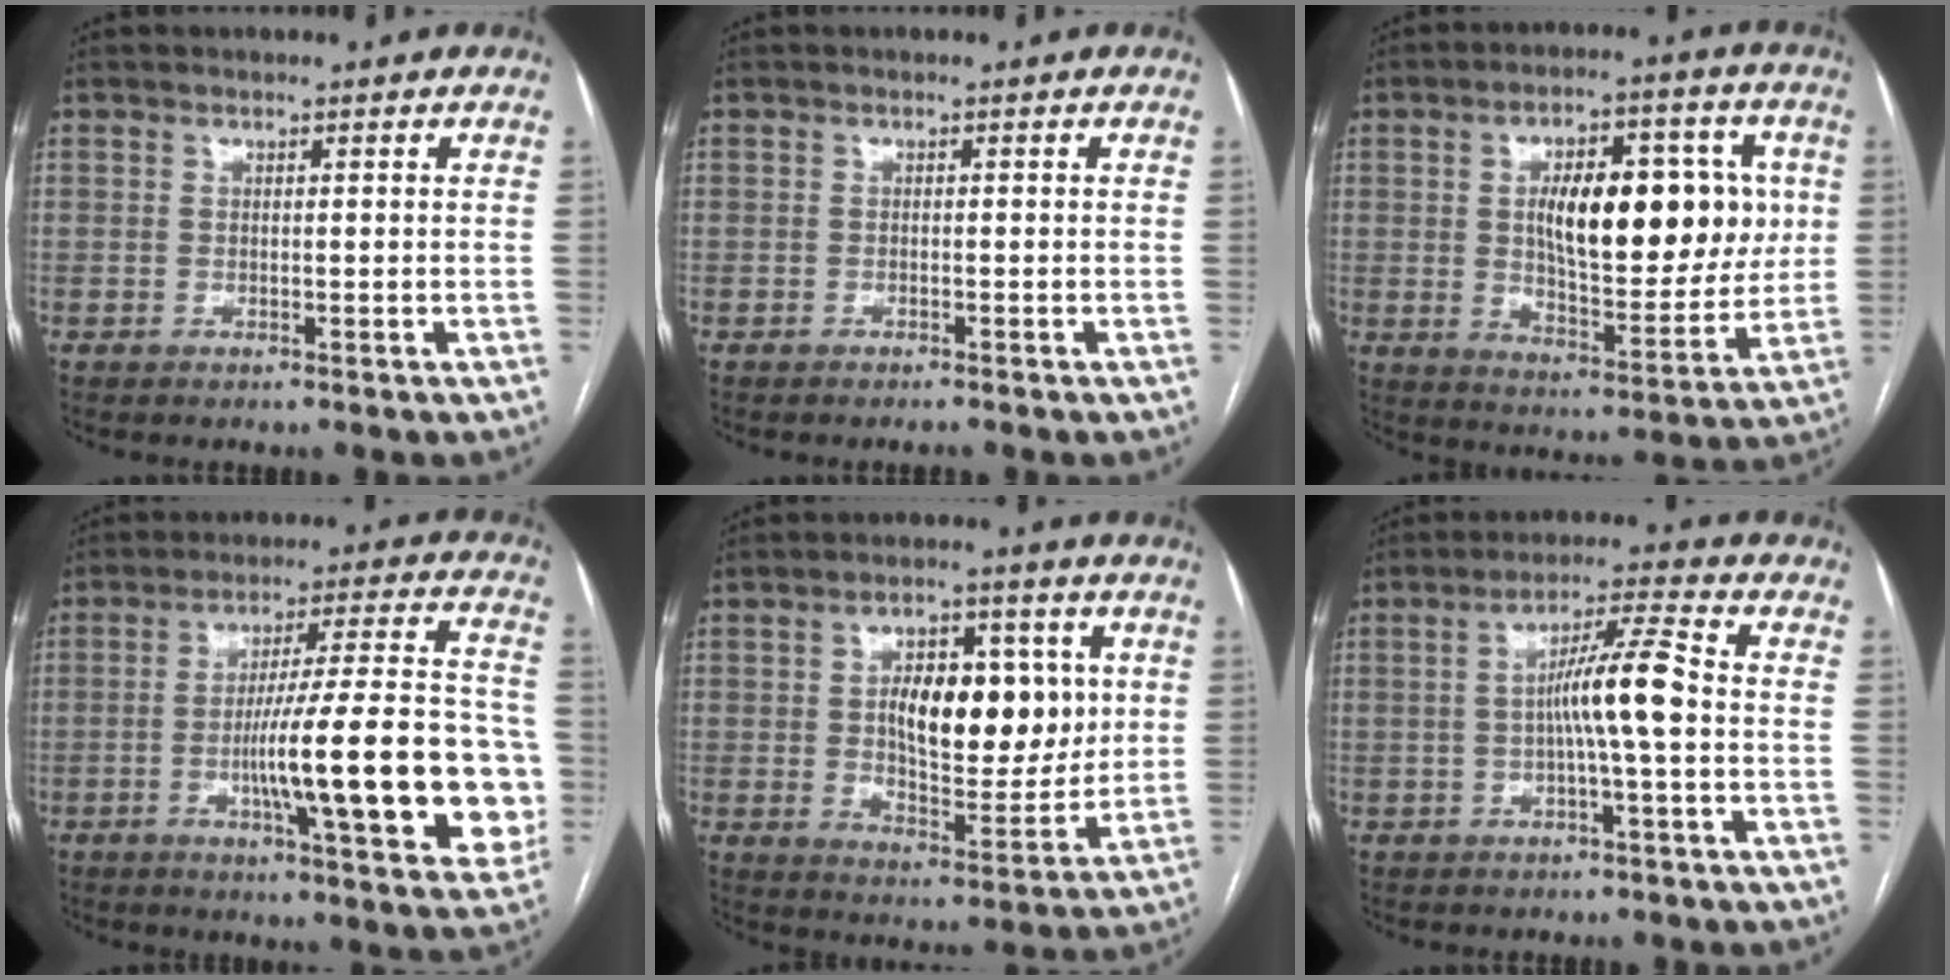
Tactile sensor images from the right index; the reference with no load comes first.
{"total": 0.8, "force": [-0.7, 0.0, 0.3], "torque": [-0.010, -0.001, -0.010]}
{"total": 17.8, "force": [3.0, 7.5, 15.8], "torque": [-0.237, 0.023, 0.053]}
{"total": 21.6, "force": [-4.5, 2.9, 20.9], "torque": [-0.251, 0.020, -0.058]}
{"total": 13.8, "force": [2.2, 6.4, 12.0], "torque": [-0.186, 0.012, 0.042]}
{"total": 7.6, "force": [-0.7, 0.1, 7.6], "torque": [-0.135, 0.017, -0.014]}